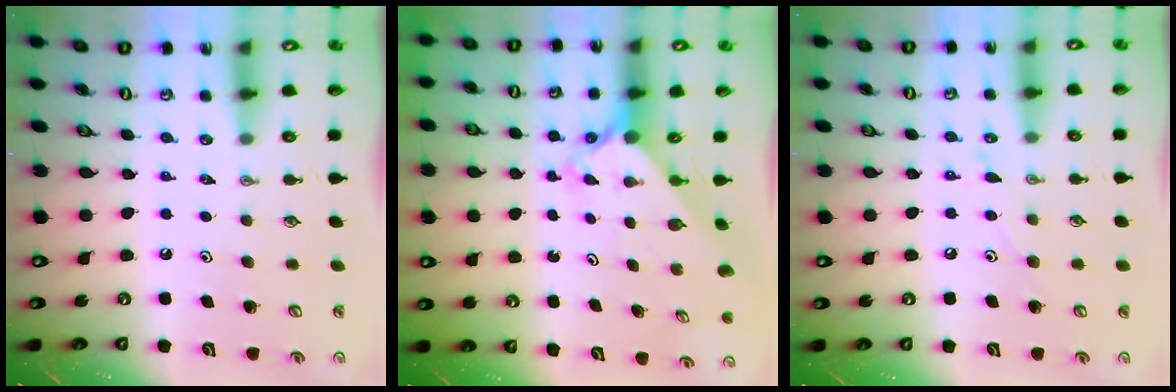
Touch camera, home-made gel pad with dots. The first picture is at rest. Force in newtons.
{"total": 2.5, "press": 2.5, "slide": 0.3}
{"total": 6.5, "press": 6.5, "slide": 0.5}